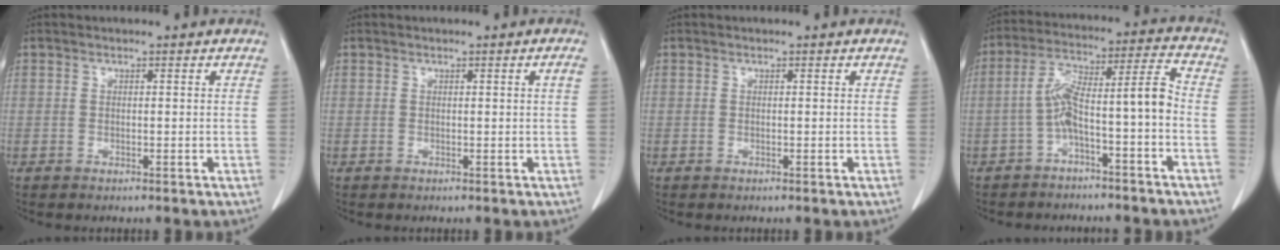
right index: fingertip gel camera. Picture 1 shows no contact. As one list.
[{"total": 0.8, "force": [0.1, -0.3, 0.7], "torque": [-0.011, 0.000, 0.003]}, {"total": 0.0}, {"total": 9.3, "force": [-3.1, 0.7, 8.7], "torque": [-0.154, 0.048, -0.052]}]